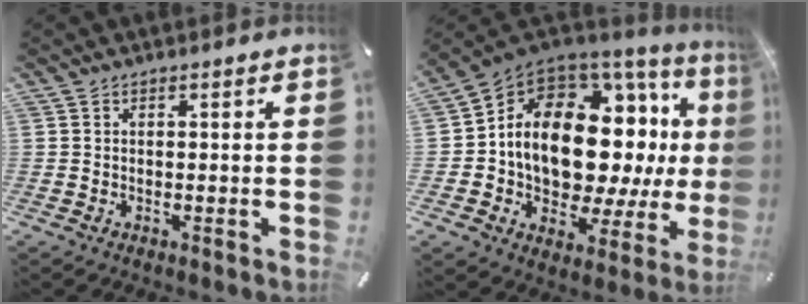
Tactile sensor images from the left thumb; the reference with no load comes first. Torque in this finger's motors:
{"motor_torque": [1.86, 3.16, 0.92, 0.07, 0.21]}